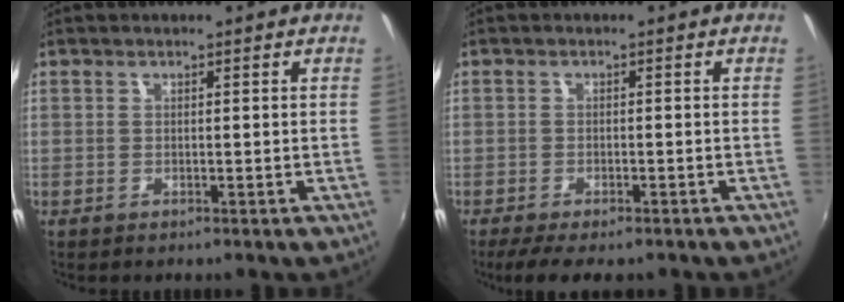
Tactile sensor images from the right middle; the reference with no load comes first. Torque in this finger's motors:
{"motor_torque": [0.92, -1.21, 0.11, 0.05]}